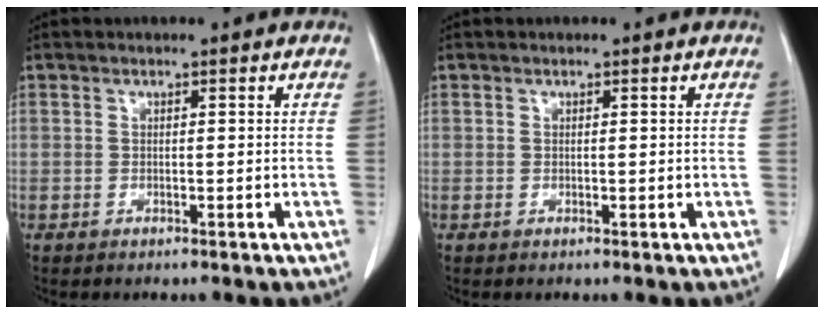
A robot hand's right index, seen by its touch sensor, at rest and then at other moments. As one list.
[{"total": 0.0}]